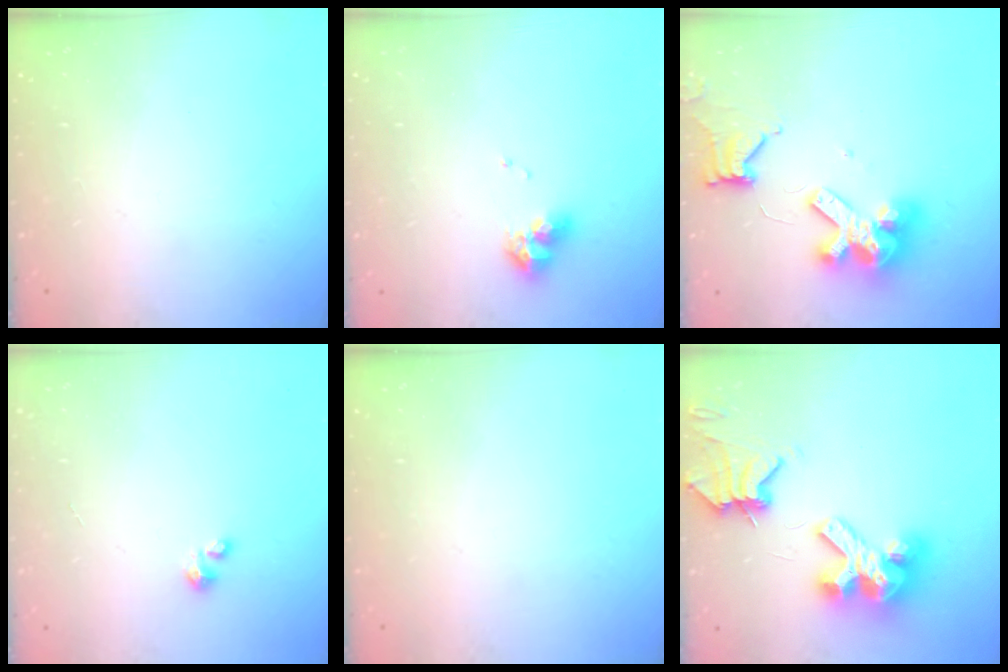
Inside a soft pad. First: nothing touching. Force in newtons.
{"total": 9.0, "press": 8.9, "slide": 1.0}
{"total": 12.9, "press": 12.8, "slide": 1.6}
{"total": 1.4, "press": 1.4, "slide": 0.2}
{"total": 0.0}
{"total": 13.0, "press": 13.0, "slide": 0.9}